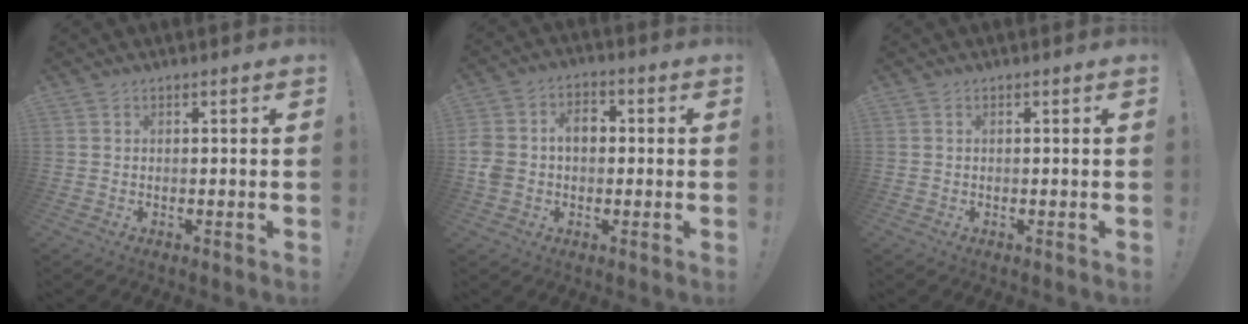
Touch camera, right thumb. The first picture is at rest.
{"total": 9.4, "force": [0.4, 7.5, 5.7], "torque": [-0.114, 0.014, 0.011]}
{"total": 0.0}